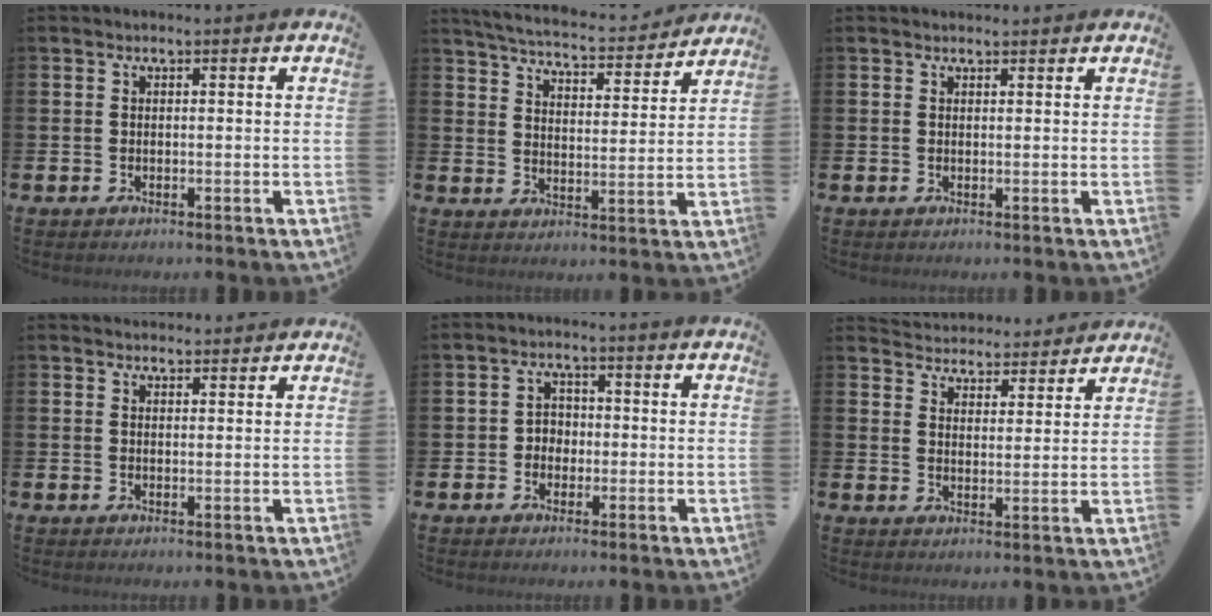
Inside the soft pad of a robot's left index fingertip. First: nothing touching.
{"total": 5.5, "force": [5.3, 0.6, 1.1], "torque": [-0.040, -0.045, 0.088]}
{"total": 0.8, "force": [0.8, 0.2, 0.1], "torque": [0.007, -0.002, 0.013]}
{"total": 2.1, "force": [2.0, 0.4, -0.1], "torque": [0.007, -0.010, 0.036]}
{"total": 2.4, "force": [-0.6, 2.2, 0.9], "torque": [-0.010, 0.003, -0.019]}
{"total": 4.7, "force": [4.5, 0.9, -0.4], "torque": [-0.011, -0.039, 0.079]}